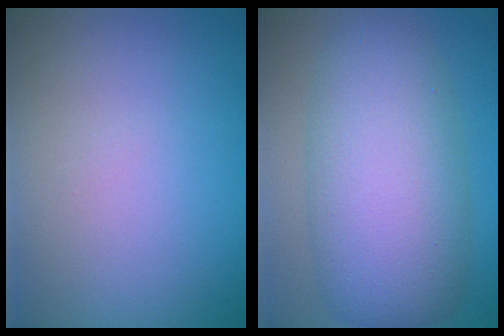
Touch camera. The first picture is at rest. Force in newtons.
{"total": 9.6, "press": 9.6, "slide": 0.1}